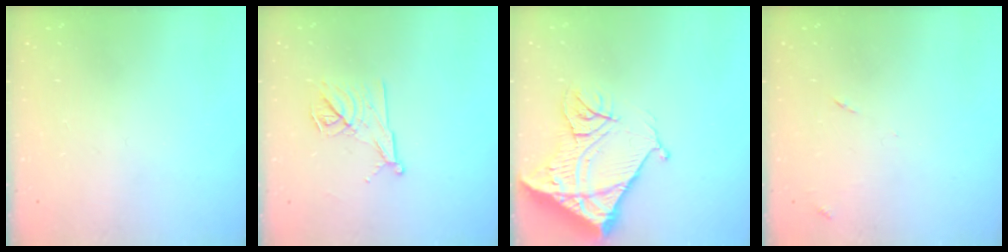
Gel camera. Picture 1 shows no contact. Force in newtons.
{"total": 11.3, "press": 11.3, "slide": 0.4}
{"total": 17.6, "press": 17.4, "slide": 2.1}
{"total": 7.4, "press": 7.4, "slide": 0.7}